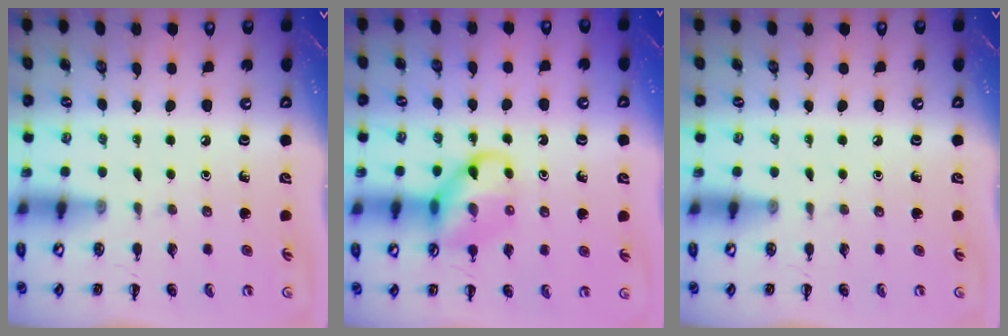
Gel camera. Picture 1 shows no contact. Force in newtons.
{"total": 10.9, "press": 10.9, "slide": 0.9}
{"total": 0.0}